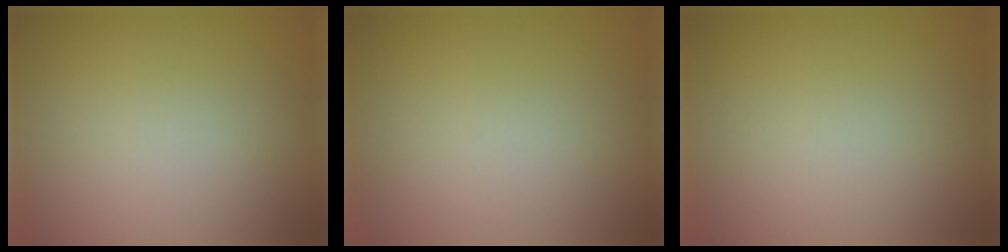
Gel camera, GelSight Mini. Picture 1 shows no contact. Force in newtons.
{"total": 0.0}
{"total": 0.0}